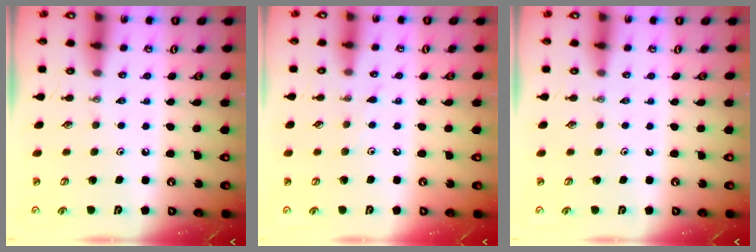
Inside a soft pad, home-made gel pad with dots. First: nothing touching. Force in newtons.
{"total": 3.1, "press": 3.1, "slide": 0.3}
{"total": 0.0}